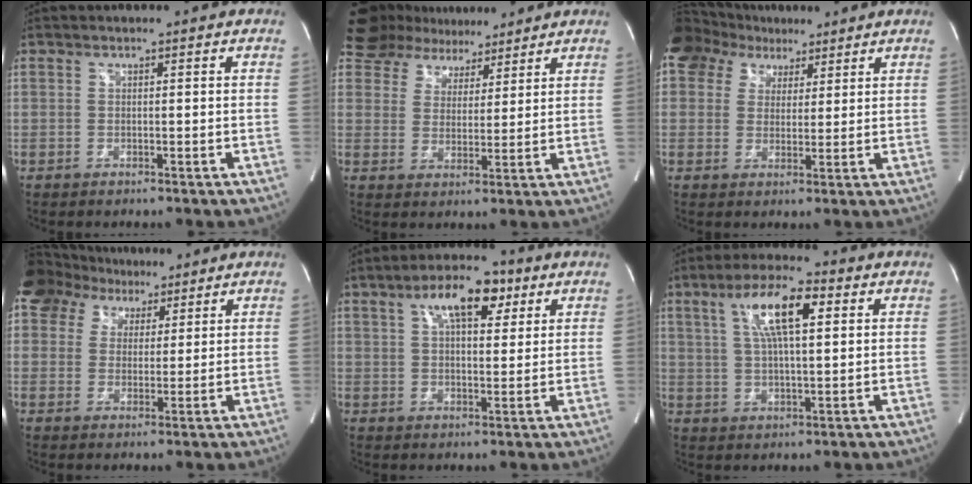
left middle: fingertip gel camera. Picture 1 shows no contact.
{"total": 9.9, "force": [8.3, 4.9, 2.0], "torque": [-0.034, 0.019, 0.135]}
{"total": 13.5, "force": [8.1, 9.8, 4.6], "torque": [-0.124, 0.067, 0.147]}
{"total": 12.4, "force": [8.0, 8.5, 4.1], "torque": [-0.100, 0.057, 0.140]}
{"total": 9.7, "force": [4.9, 3.6, 7.6], "torque": [-0.130, 0.023, 0.079]}
{"total": 10.5, "force": [3.8, 2.3, 9.5], "torque": [-0.176, 0.019, 0.070]}